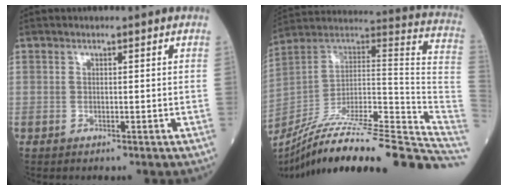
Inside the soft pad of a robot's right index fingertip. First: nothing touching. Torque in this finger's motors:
{"motor_torque": [-0.85, -1.29, 0.11, 0.01]}